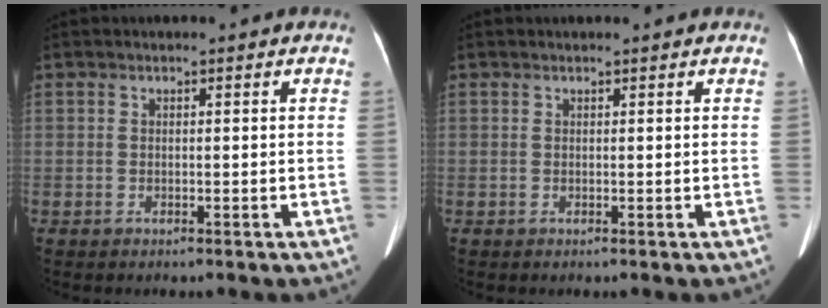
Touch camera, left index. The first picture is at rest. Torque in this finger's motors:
{"motor_torque": [0.03, 0.00, -0.14, 0.00]}